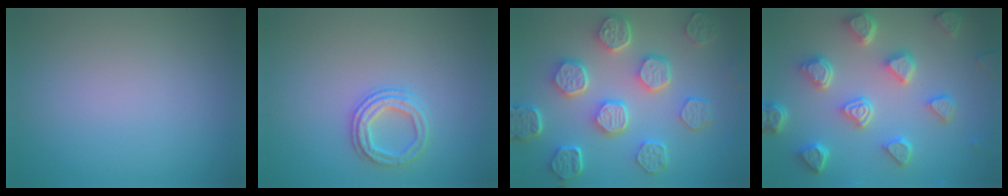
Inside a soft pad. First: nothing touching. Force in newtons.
{"total": 2.5, "press": 2.3, "slide": 1.0}
{"total": 7.8, "press": 5.9, "slide": 5.1}
{"total": 6.6, "press": 5.3, "slide": 4.0}